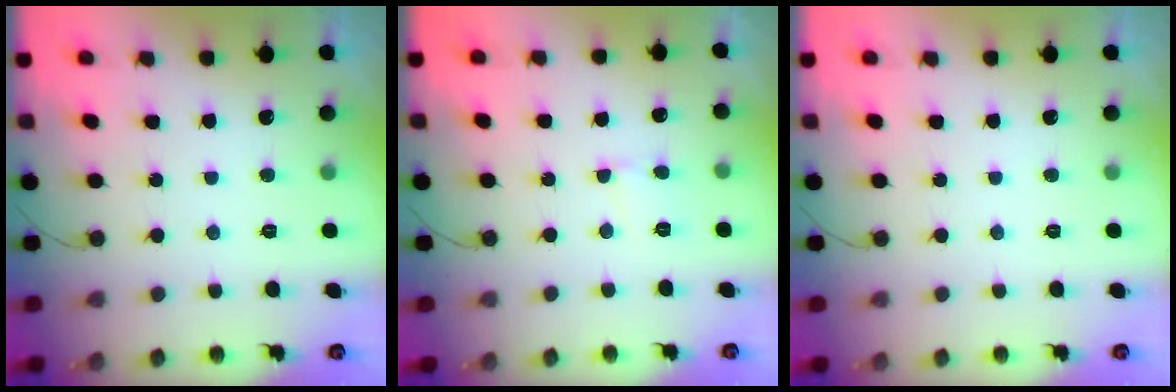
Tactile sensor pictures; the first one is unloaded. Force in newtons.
{"total": 3.5, "press": 3.5, "slide": 0.3}
{"total": 0.0}